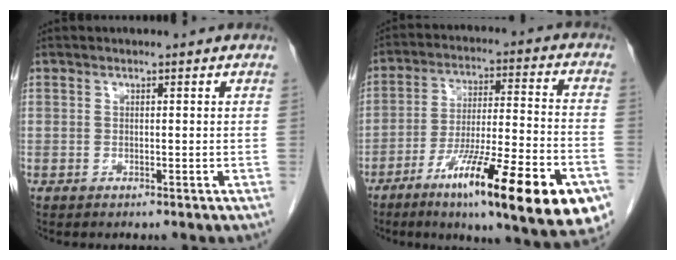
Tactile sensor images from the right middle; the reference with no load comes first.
{"total": 24.4, "force": [-12.9, 2.8, 20.5], "torque": [-0.242, -0.023, -0.201]}